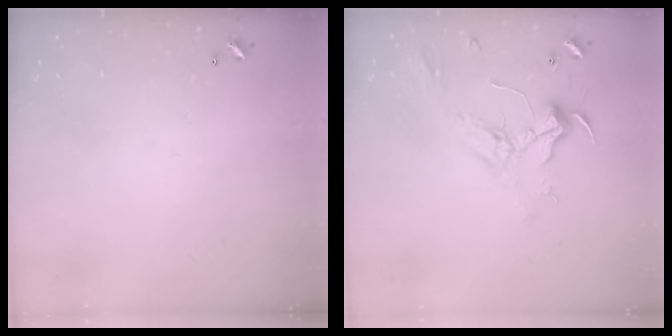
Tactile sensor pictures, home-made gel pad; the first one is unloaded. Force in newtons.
{"total": 2.4, "press": 2.3, "slide": 0.9}